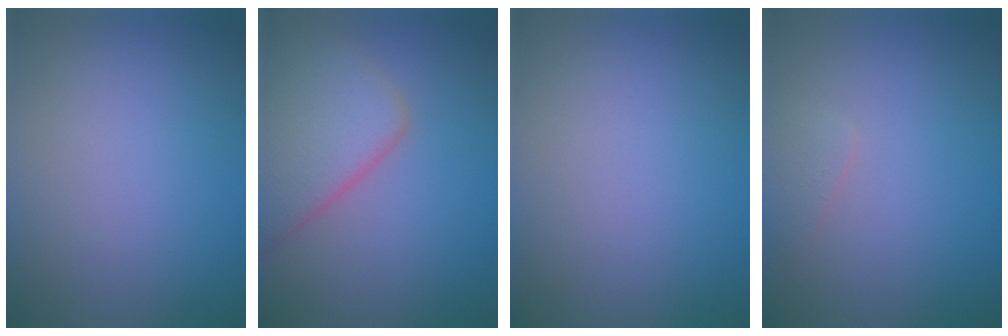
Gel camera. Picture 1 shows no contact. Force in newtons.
{"total": 6.1, "press": 6.1, "slide": 0.3}
{"total": 0.0}
{"total": 1.0, "press": 1.0, "slide": 0.1}